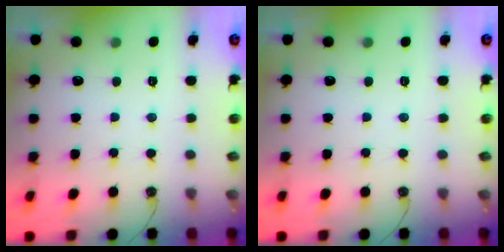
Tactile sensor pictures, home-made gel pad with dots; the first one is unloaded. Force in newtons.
{"total": 0.0}